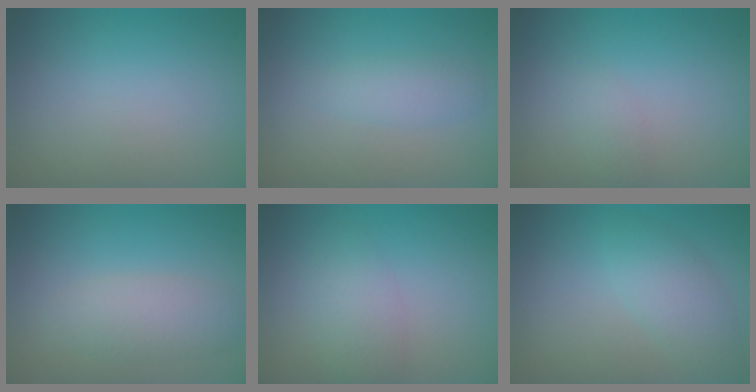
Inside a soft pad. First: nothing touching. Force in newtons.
{"total": 1.6, "press": 1.6, "slide": 0.1}
{"total": 0.8, "press": 0.8, "slide": 0.0}
{"total": 2.7, "press": 2.7, "slide": 0.2}
{"total": 2.3, "press": 2.3, "slide": 0.0}
{"total": 2.9, "press": 2.9, "slide": 0.2}